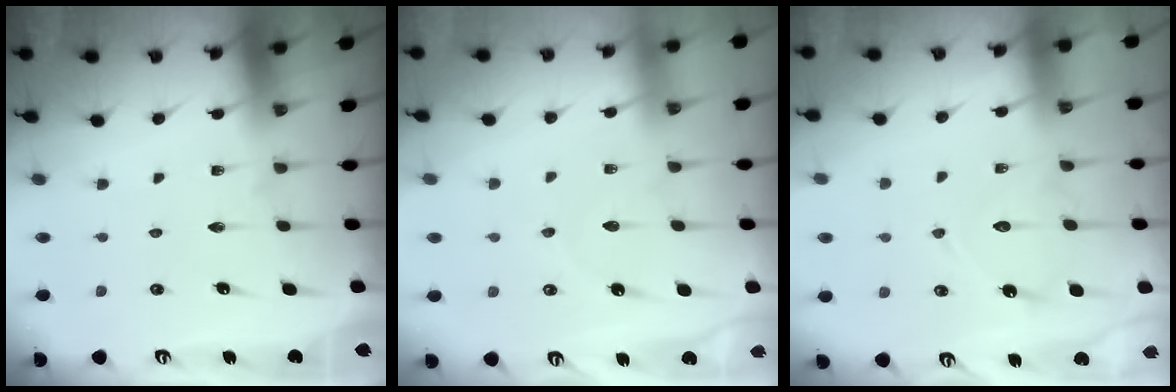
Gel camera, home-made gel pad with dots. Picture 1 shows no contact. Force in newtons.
{"total": 2.9, "press": 2.9, "slide": 0.4}
{"total": 10.5, "press": 10.5, "slide": 0.3}